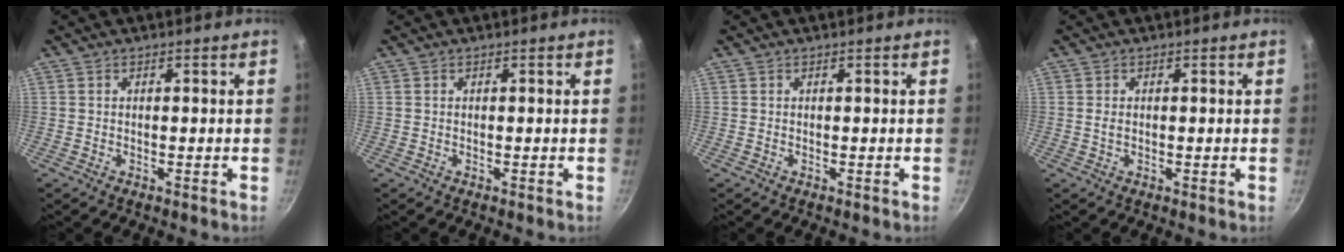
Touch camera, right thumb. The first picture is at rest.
{"total": 0.0}
{"total": 0.0}
{"total": 0.9, "force": [0.0, 0.4, 0.8], "torque": [-0.017, -0.003, 0.001]}